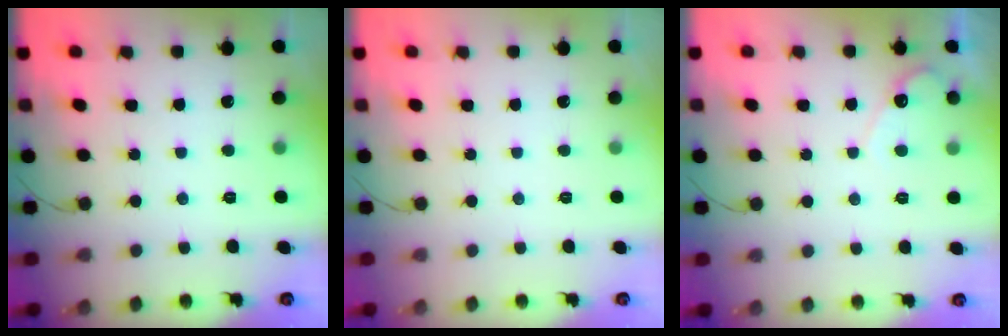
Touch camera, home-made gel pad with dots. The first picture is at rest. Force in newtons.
{"total": 0.0}
{"total": 3.8, "press": 3.8, "slide": 0.2}